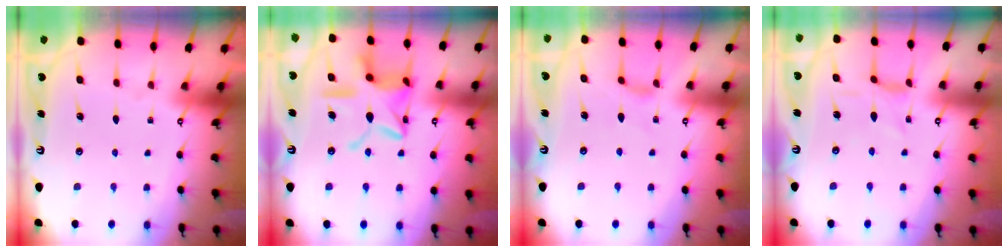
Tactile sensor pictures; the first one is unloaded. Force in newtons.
{"total": 17.3, "press": 17.2, "slide": 1.4}
{"total": 1.7, "press": 1.6, "slide": 0.4}
{"total": 1.1, "press": 1.0, "slide": 0.4}